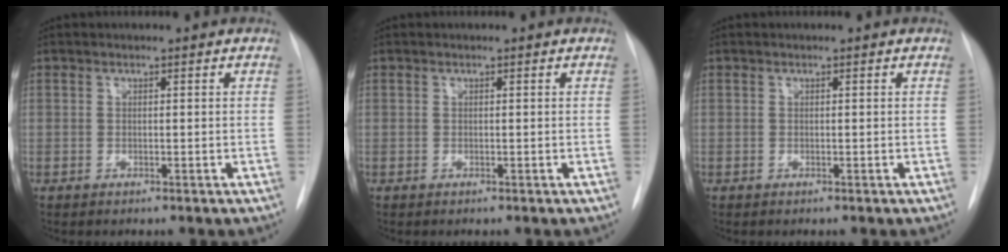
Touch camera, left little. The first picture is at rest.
{"total": 0.0}
{"total": 0.0}